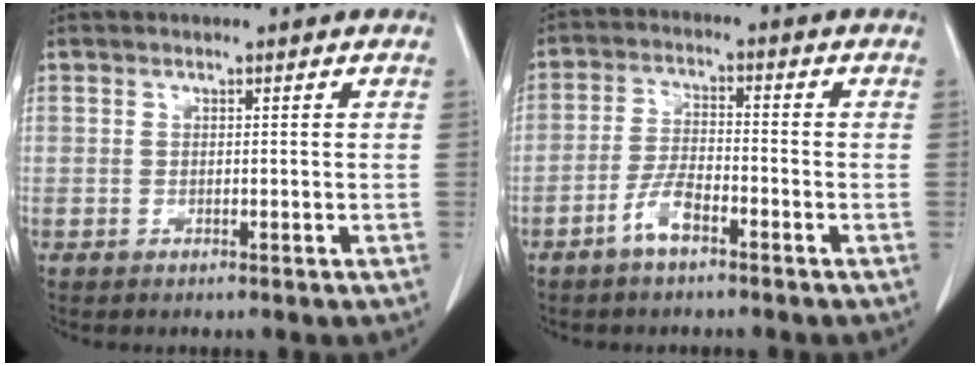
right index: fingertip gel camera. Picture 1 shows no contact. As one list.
[{"total": 4.7, "force": [-3.0, 1.4, 3.3], "torque": [-0.072, 0.003, -0.058]}]